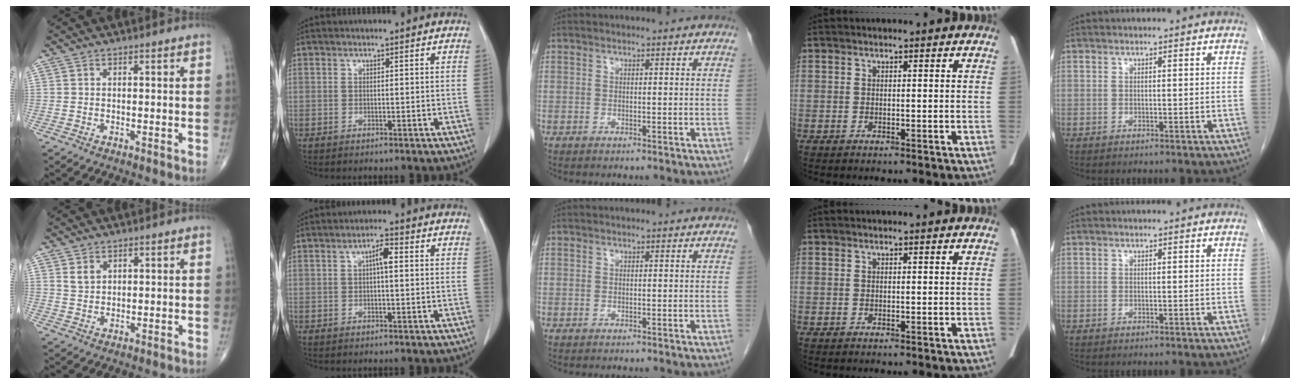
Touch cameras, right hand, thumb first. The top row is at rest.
{"thumb": {"total": 2.3, "force": [1.2, 1.5, 1.1], "torque": [-0.015, -0.007, 0.028]}, "index": {"total": 2.9, "force": [0.4, 0.6, 2.8], "torque": [-0.048, 0.006, 0.006]}}